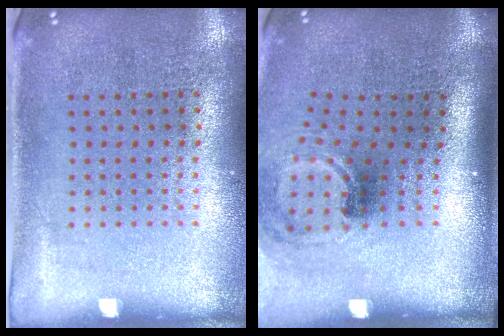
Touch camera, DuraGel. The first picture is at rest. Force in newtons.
{"total": 1.6, "press": 1.1, "slide": 1.2}